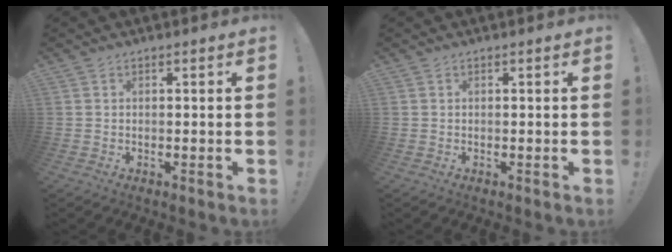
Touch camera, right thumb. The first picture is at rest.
{"total": 0.0}